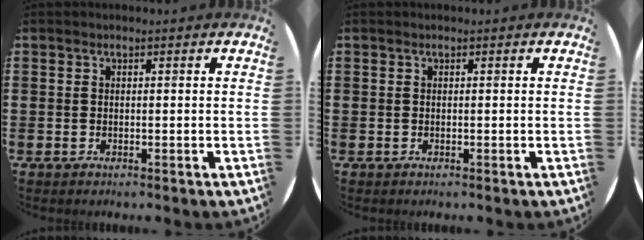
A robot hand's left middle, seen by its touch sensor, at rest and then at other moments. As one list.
[{"total": 0.0}]